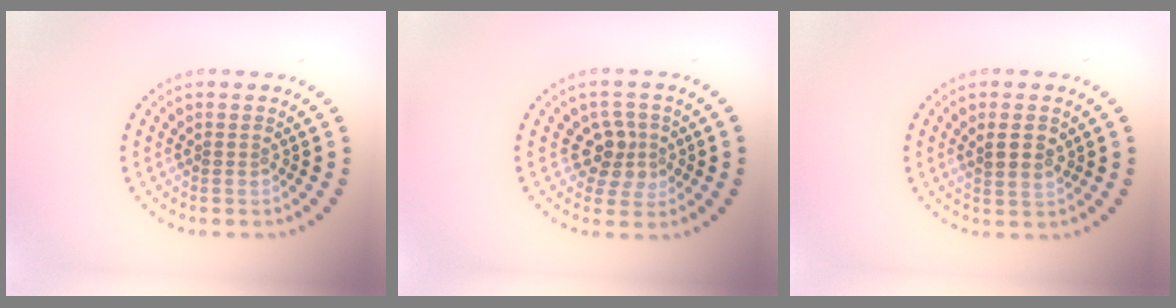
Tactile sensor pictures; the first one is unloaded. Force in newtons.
{"total": 2.7, "press": 2.4, "slide": 1.3}
{"total": 2.3, "press": 2.2, "slide": 0.7}